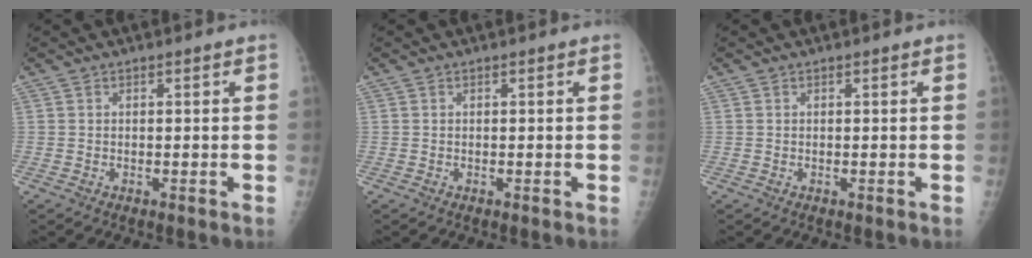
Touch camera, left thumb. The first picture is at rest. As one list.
[{"total": 0.0}, {"total": 0.0}]